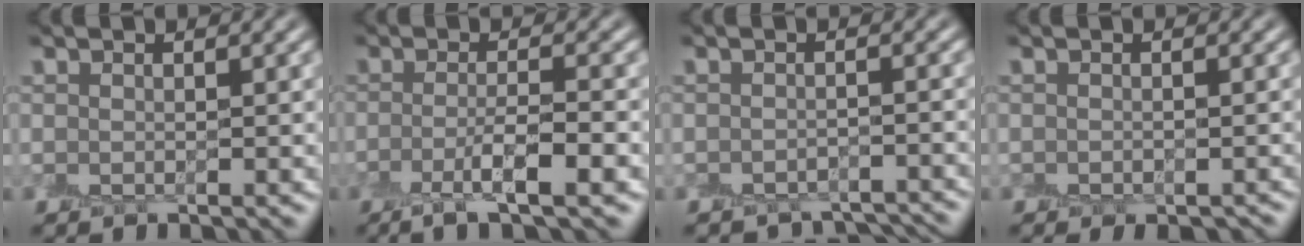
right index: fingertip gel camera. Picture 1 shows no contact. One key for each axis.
{"total": 4.0, "fx": -1.9, "fy": 0.5, "fz": 3.5, "tx": -0.060, "ty": -0.002, "tz": -0.038}
{"total": 2.9, "fx": -2.9, "fy": 0.3, "fz": -0.2, "tx": 0.010, "ty": -0.008, "tz": -0.041}
{"total": 1.0, "fx": -0.8, "fy": 0.3, "fz": 0.6, "tx": -0.007, "ty": -0.009, "tz": -0.010}